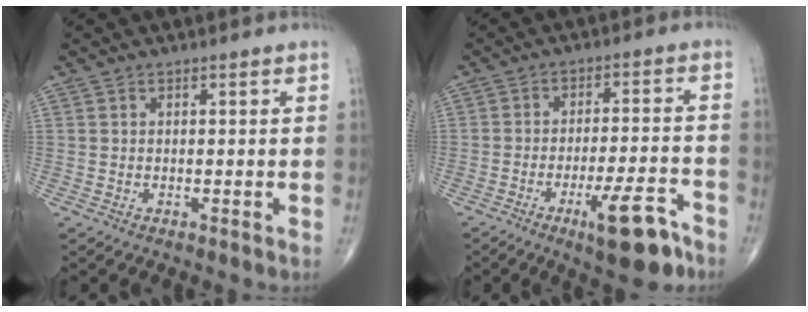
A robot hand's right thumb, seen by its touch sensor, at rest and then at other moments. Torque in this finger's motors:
{"motor_torque": [3.71, 1.33, 1.04, -1.72, 0.48]}